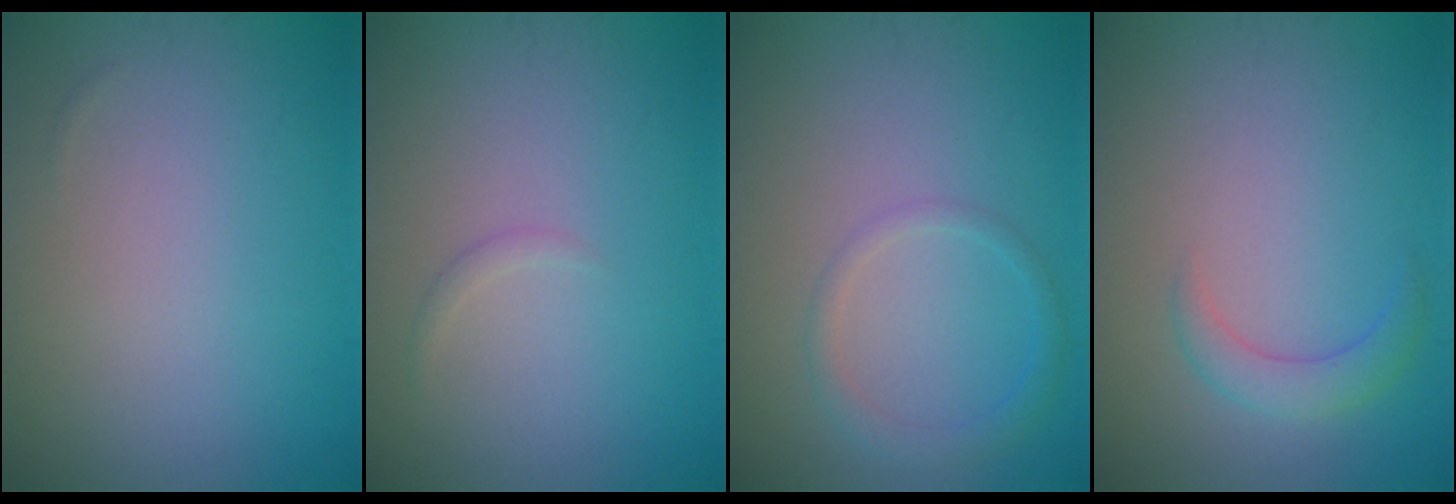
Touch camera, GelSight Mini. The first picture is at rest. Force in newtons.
{"total": 0.6, "press": 0.6, "slide": 0.1}
{"total": 1.7, "press": 1.7, "slide": 0.1}
{"total": 2.0, "press": 2.0, "slide": 0.1}